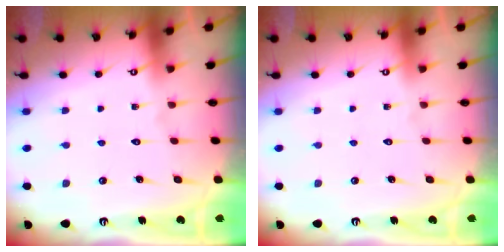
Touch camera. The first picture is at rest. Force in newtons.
{"total": 0.0}